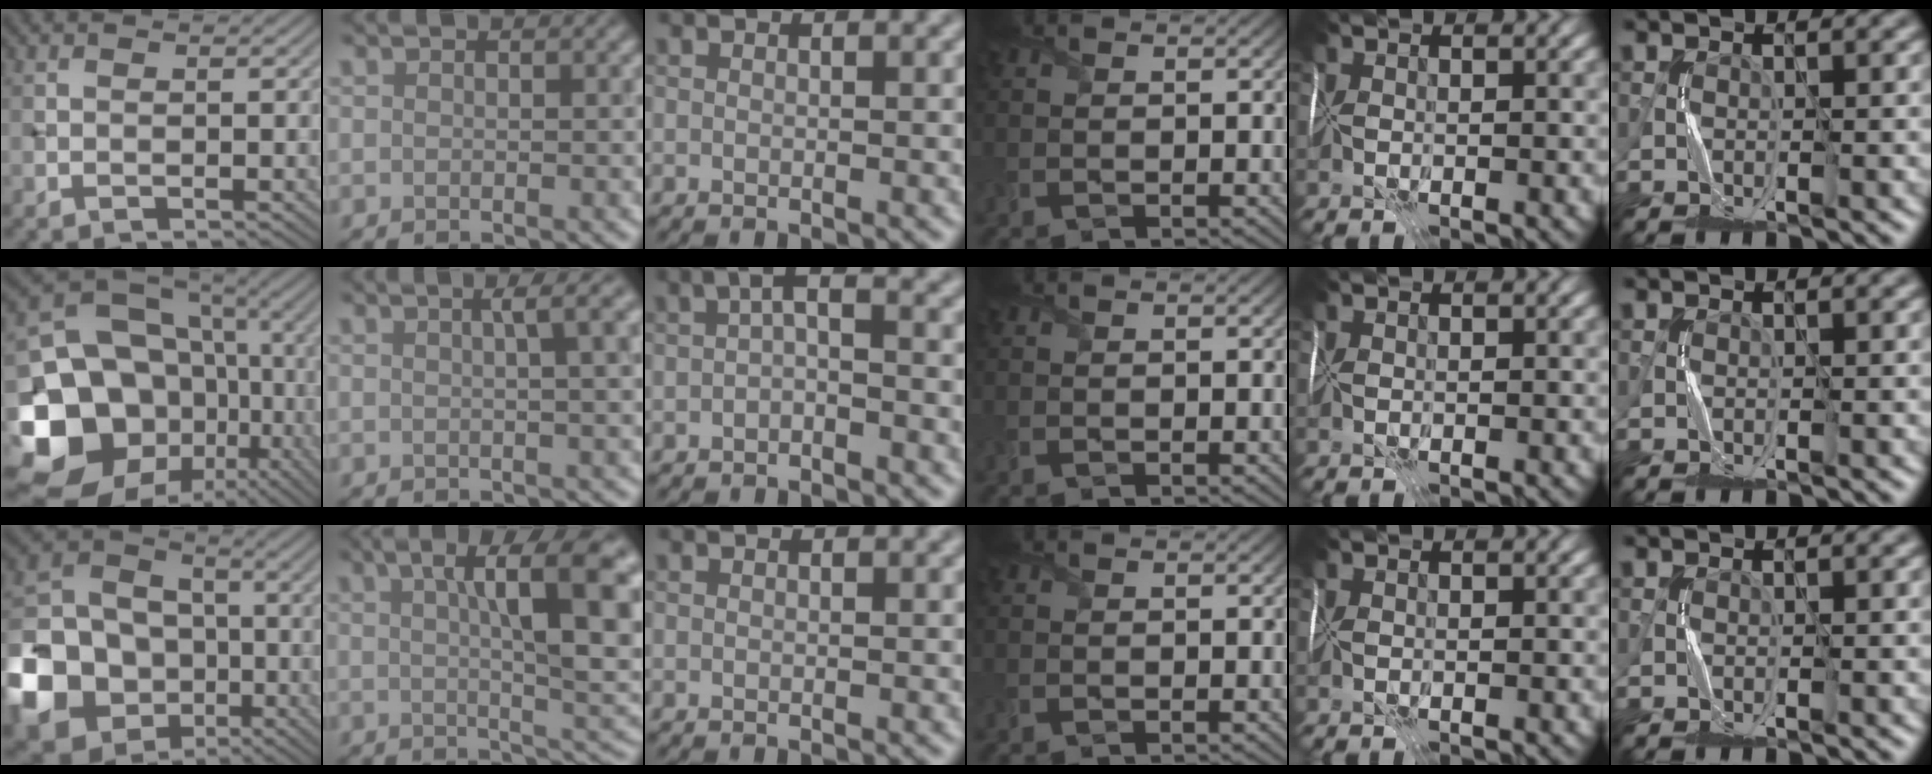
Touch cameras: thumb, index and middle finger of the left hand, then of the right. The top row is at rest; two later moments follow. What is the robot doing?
{"motion": "fold", "object": "wrapping paper"}